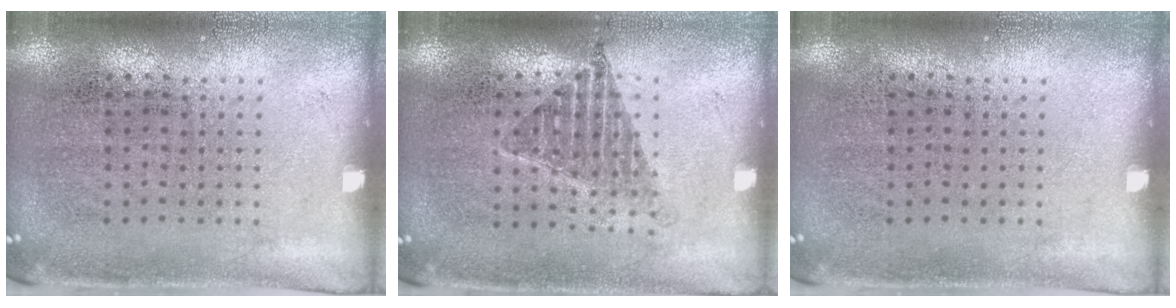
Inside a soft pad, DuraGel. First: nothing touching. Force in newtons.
{"total": 1.1, "press": 1.0, "slide": 0.6}
{"total": 0.0}